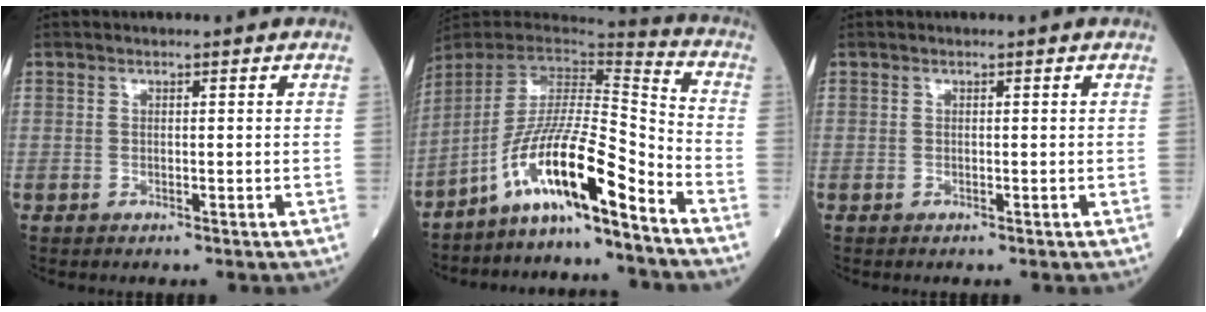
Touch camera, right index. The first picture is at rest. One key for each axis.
{"total": 14.1, "fx": -9.6, "fy": 0.2, "fz": 10.3, "tx": -0.188, "ty": 0.008, "tz": -0.178}
{"total": 0.0}